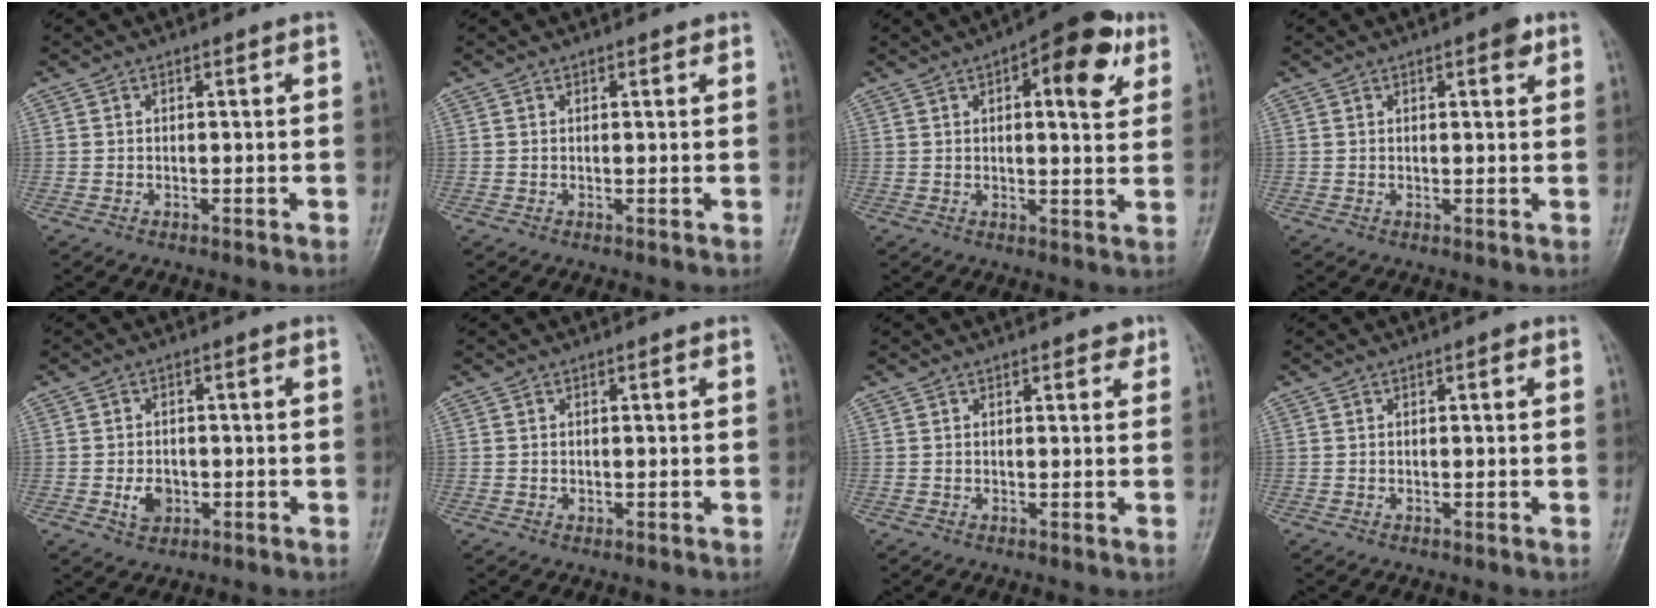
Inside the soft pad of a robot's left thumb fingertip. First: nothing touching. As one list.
[{"total": 0.9, "force": [0.6, 0.4, 0.6], "torque": [-0.007, -0.002, 0.007]}, {"total": 12.2, "force": [5.1, 4.7, 10.1], "torque": [-0.106, -0.003, 0.059]}, {"total": 2.8, "force": [1.5, 0.9, 2.1], "torque": [-0.022, -0.004, 0.016]}, {"total": 4.0, "force": [-1.0, 3.0, 2.4], "torque": [-0.031, 0.002, -0.015]}, {"total": 0.6, "force": [0.1, 0.5, 0.3], "torque": [-0.001, 0.000, 0.000]}, {"total": 1.7, "force": [1.2, 0.9, 0.9], "torque": [0.003, -0.004, 0.010]}, {"total": 0.8, "force": [0.3, 0.4, 0.7], "torque": [-0.008, 0.002, 0.003]}]